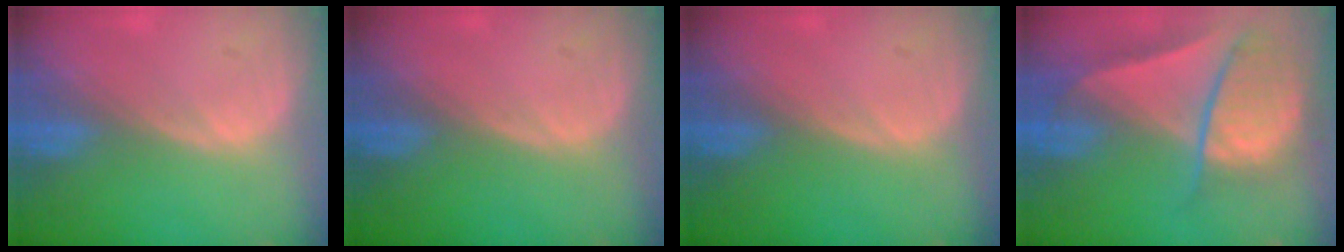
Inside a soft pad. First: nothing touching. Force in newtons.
{"total": 0.0}
{"total": 0.0}
{"total": 9.3, "press": 8.0, "slide": 4.7}